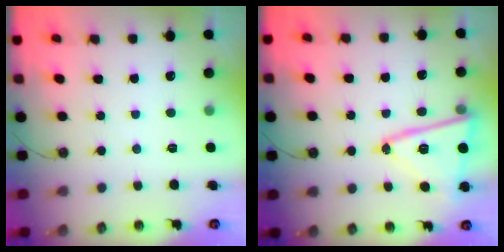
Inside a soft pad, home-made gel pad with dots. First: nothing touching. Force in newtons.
{"total": 14.9, "press": 14.8, "slide": 1.8}